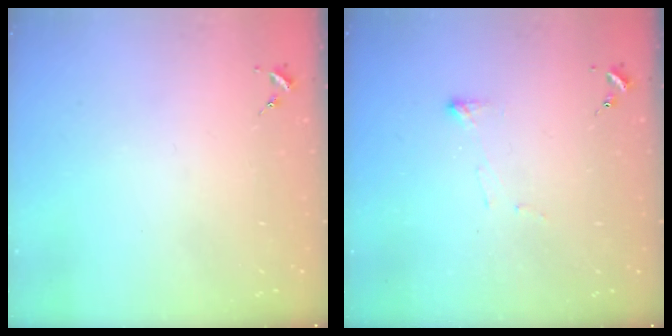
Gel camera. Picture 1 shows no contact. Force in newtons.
{"total": 4.1, "press": 4.0, "slide": 0.5}